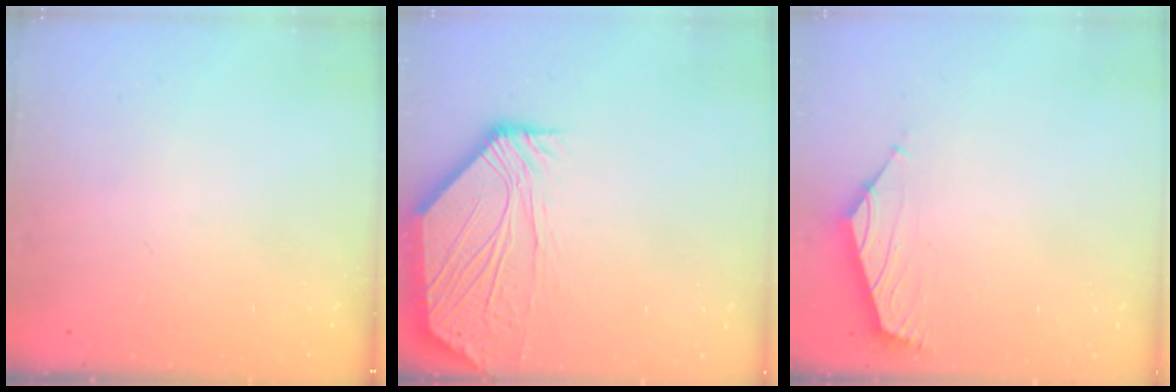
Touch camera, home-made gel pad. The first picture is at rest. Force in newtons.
{"total": 7.3, "press": 7.3, "slide": 1.1}
{"total": 1.8, "press": 1.6, "slide": 0.7}